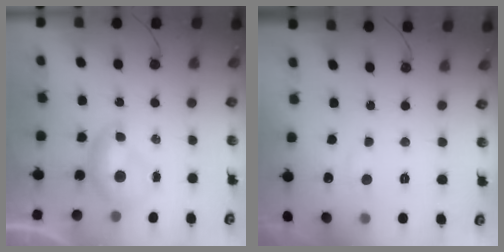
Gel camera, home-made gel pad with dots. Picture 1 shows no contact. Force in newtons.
{"total": 1.2, "press": 0.8, "slide": 0.8}